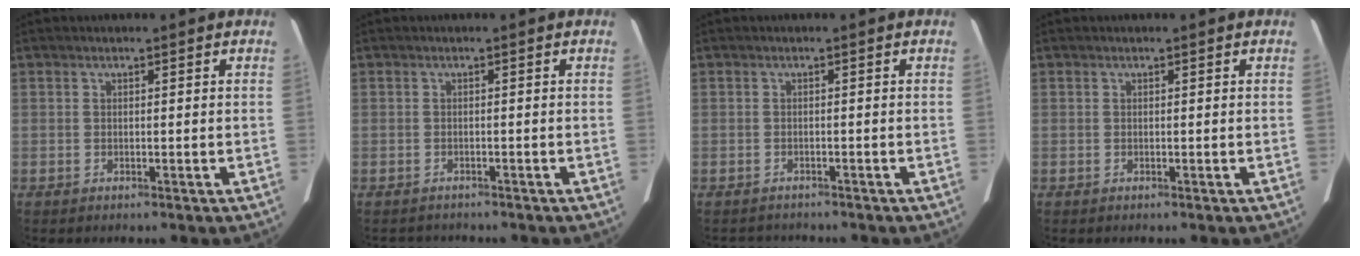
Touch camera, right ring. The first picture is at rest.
{"total": 2.8, "force": [-2.6, 1.0, 0.4], "torque": [-0.007, -0.005, -0.031]}
{"total": 3.4, "force": [-3.2, 1.0, 0.5], "torque": [-0.007, -0.005, -0.040]}
{"total": 0.0}